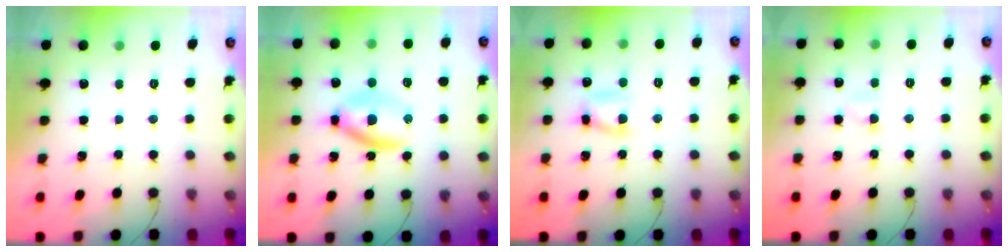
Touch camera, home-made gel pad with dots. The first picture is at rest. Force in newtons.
{"total": 6.3, "press": 6.2, "slide": 1.3}
{"total": 6.2, "press": 6.2, "slide": 0.6}
{"total": 3.6, "press": 3.4, "slide": 1.1}